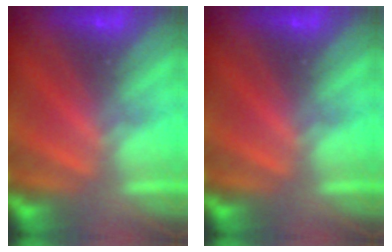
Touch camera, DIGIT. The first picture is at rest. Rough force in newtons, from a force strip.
{"total": 0.0}